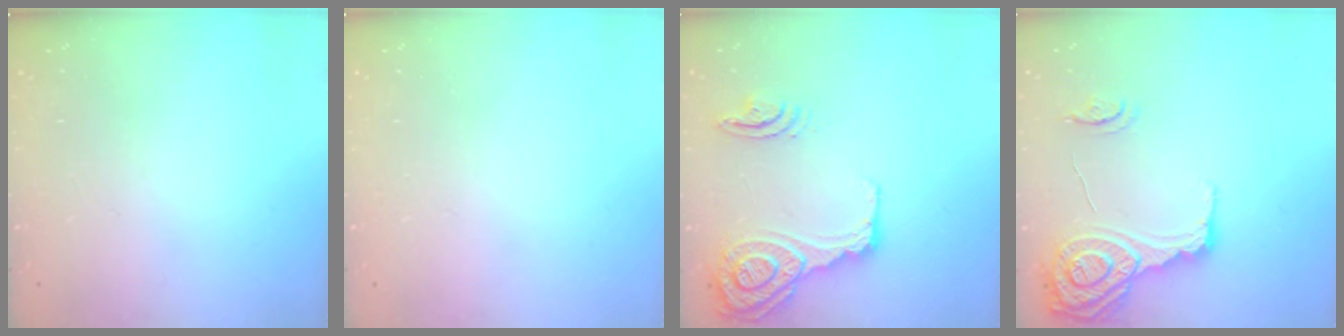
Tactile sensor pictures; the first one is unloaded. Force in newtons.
{"total": 0.0}
{"total": 18.9, "press": 18.6, "slide": 3.2}
{"total": 16.9, "press": 16.8, "slide": 1.4}